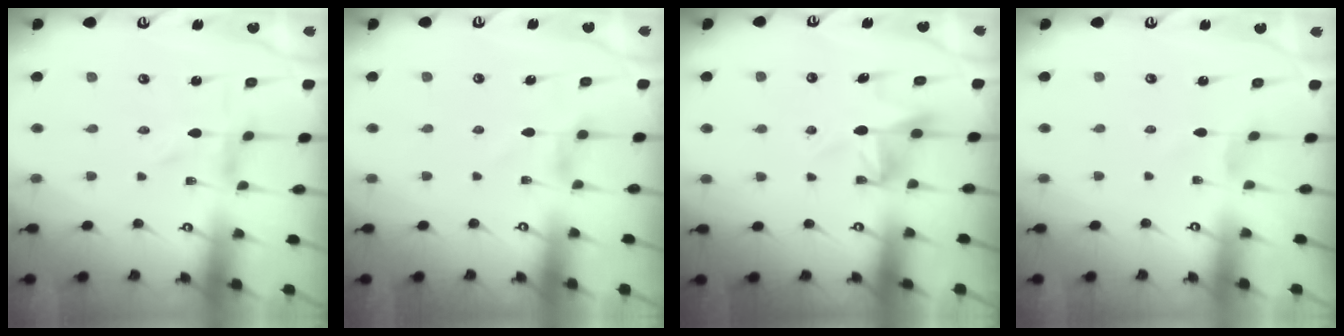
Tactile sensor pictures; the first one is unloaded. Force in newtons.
{"total": 3.0, "press": 3.0, "slide": 0.4}
{"total": 9.6, "press": 9.6, "slide": 0.4}
{"total": 0.0}